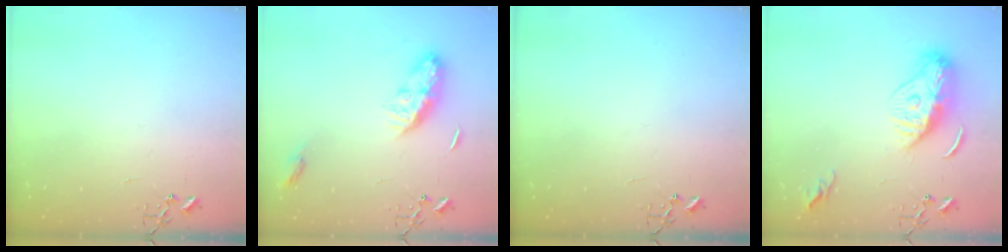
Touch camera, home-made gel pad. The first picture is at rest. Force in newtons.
{"total": 9.3, "press": 9.3, "slide": 0.3}
{"total": 0.0}
{"total": 11.6, "press": 11.6, "slide": 0.9}